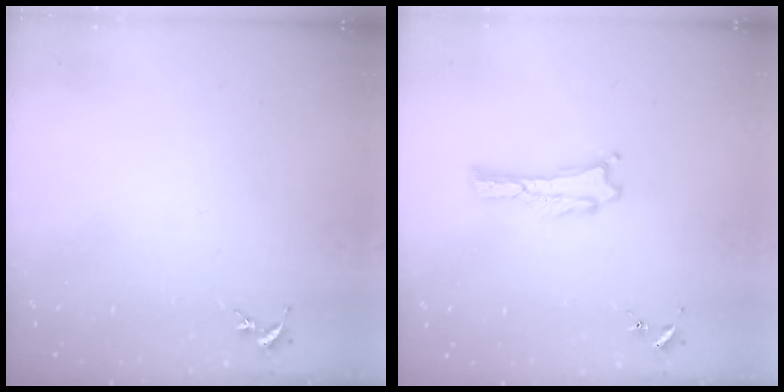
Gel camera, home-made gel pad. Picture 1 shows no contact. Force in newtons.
{"total": 0.0}